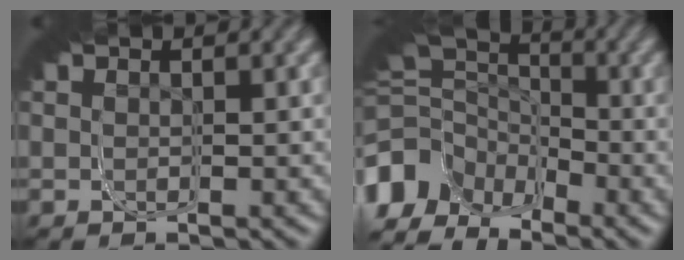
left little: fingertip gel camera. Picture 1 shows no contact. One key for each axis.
{"total": 7.2, "fx": -3.9, "fy": 4.4, "fz": 4.1, "tx": -0.044, "ty": 0.008, "tz": -0.077}